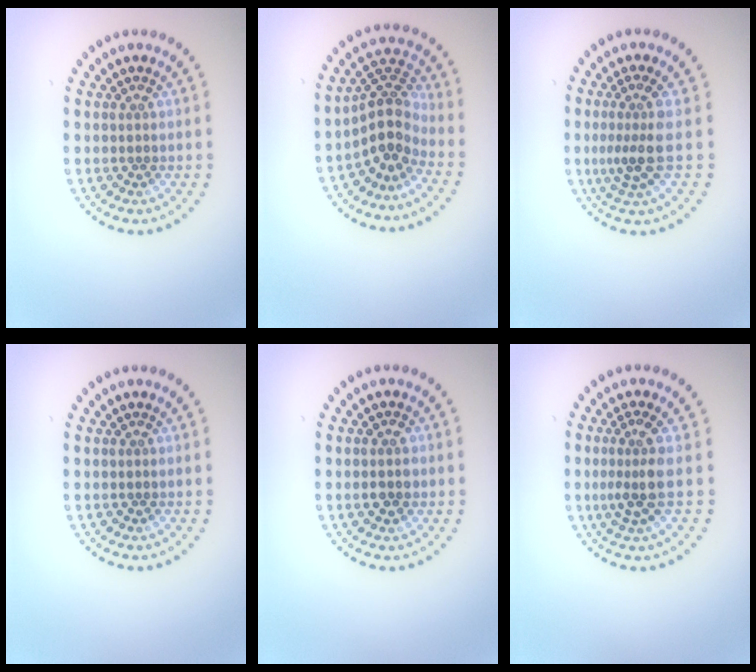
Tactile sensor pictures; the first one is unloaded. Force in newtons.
{"total": 3.9, "press": 2.9, "slide": 2.6}
{"total": 3.1, "press": 2.2, "slide": 2.2}
{"total": 0.0}
{"total": 1.2, "press": 1.2, "slide": 0.1}
{"total": 2.8, "press": 2.0, "slide": 2.0}